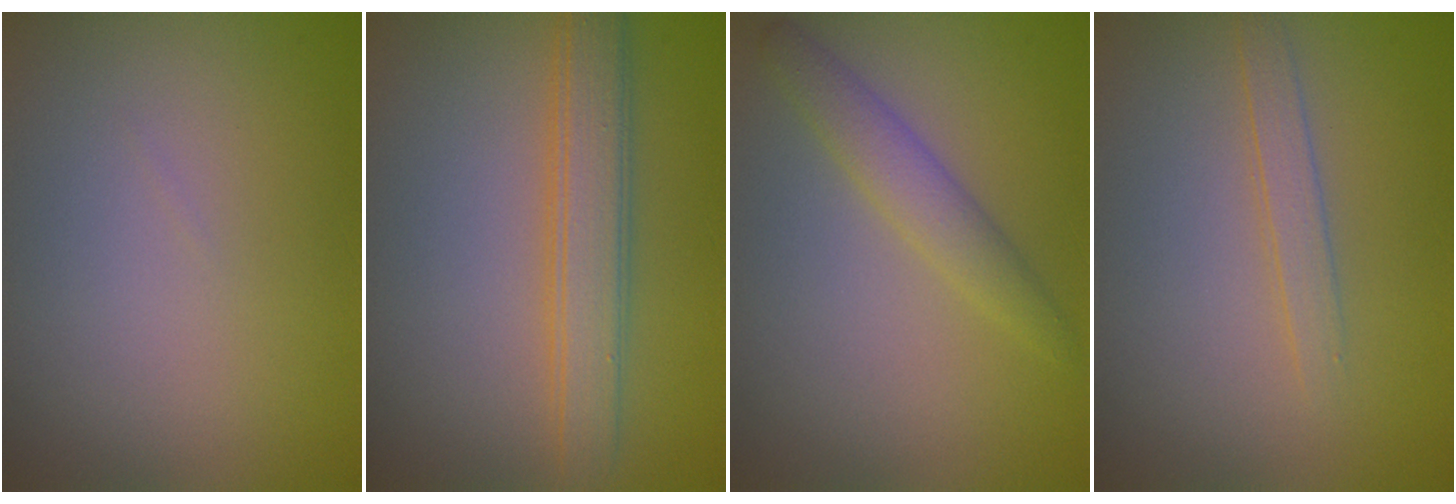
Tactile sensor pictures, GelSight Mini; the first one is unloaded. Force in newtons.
{"total": 3.8, "press": 3.8, "slide": 0.1}
{"total": 2.5, "press": 2.5, "slide": 0.1}
{"total": 1.5, "press": 1.5, "slide": 0.0}